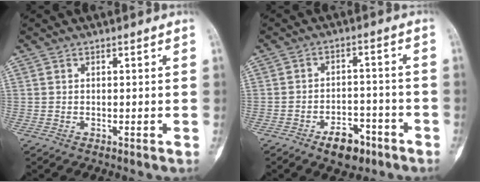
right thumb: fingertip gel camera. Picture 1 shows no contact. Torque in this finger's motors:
{"motor_torque": [1.79, 1.39, 0.52, -0.32, 0.23]}